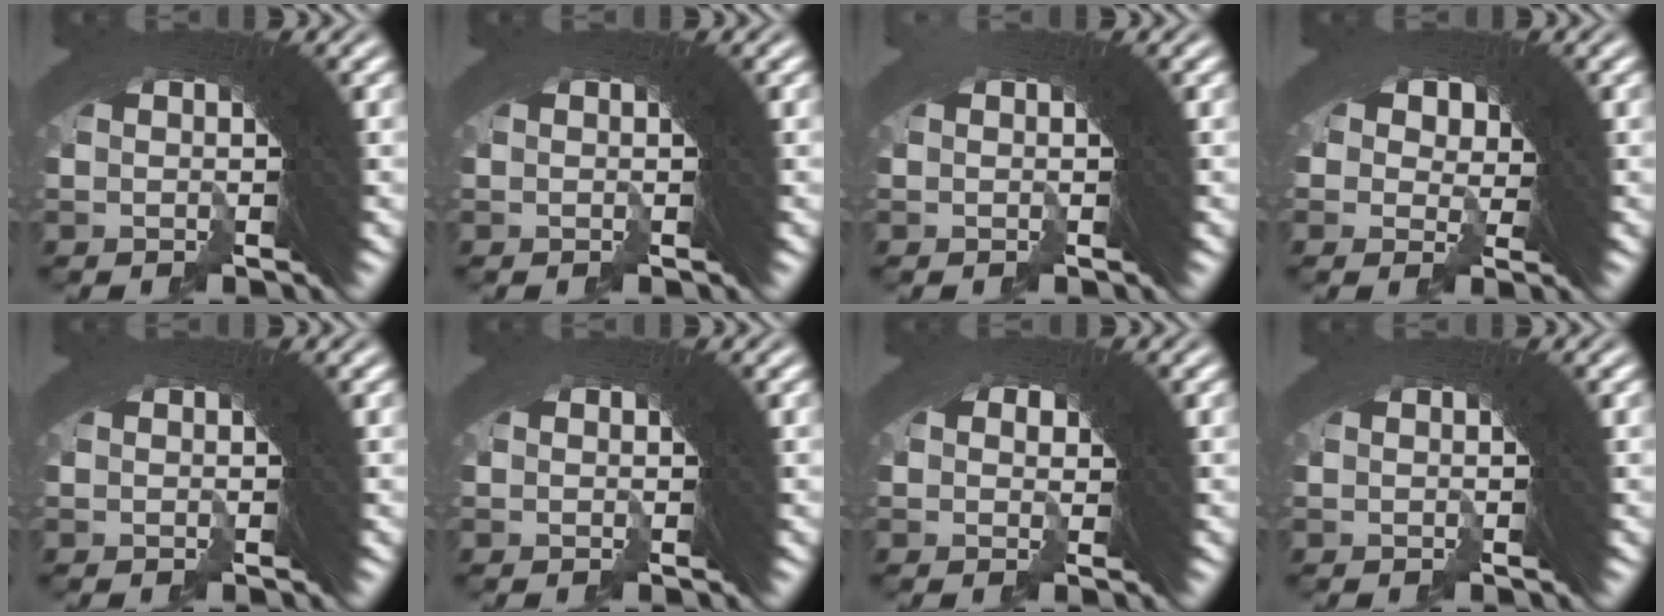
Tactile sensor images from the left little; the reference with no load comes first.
{"total": 0.0}
{"total": 2.3, "force": [-0.5, -1.5, -1.7], "torque": [0.027, -0.008, -0.004]}
{"total": 3.6, "force": [-0.9, 3.5, 0.1], "torque": [-0.021, -0.029, 0.000]}
{"total": 0.0}
{"total": 0.8, "force": [-0.6, 0.2, -0.5], "torque": [0.004, -0.008, -0.007]}
{"total": 2.2, "force": [-1.1, 1.9, -0.2], "torque": [-0.002, -0.019, -0.014]}
{"total": 0.0}